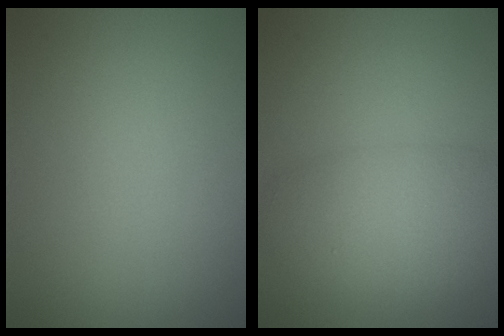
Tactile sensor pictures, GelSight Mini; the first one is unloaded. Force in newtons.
{"total": 5.7, "press": 5.7, "slide": 0.3}